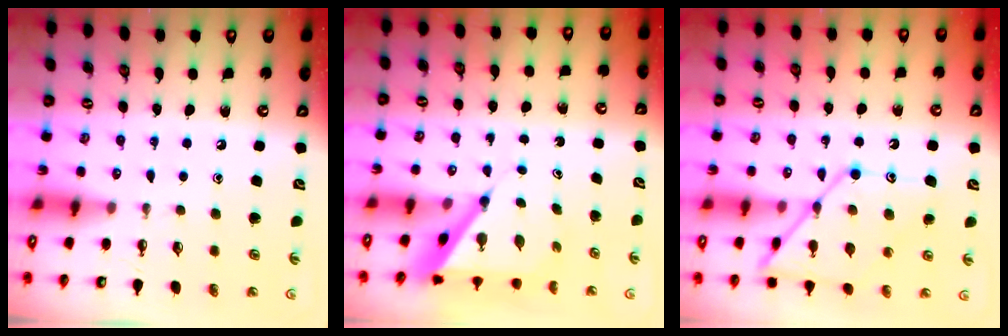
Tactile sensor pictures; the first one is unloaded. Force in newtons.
{"total": 7.0, "press": 7.0, "slide": 0.6}
{"total": 14.9, "press": 14.8, "slide": 1.2}